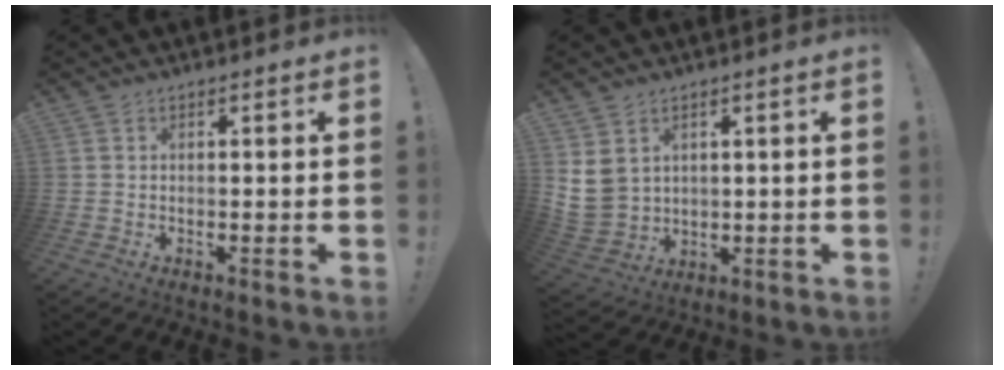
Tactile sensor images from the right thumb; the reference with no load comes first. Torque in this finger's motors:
{"motor_torque": [-0.38, 0.59, 0.45, 0.28, 0.00]}